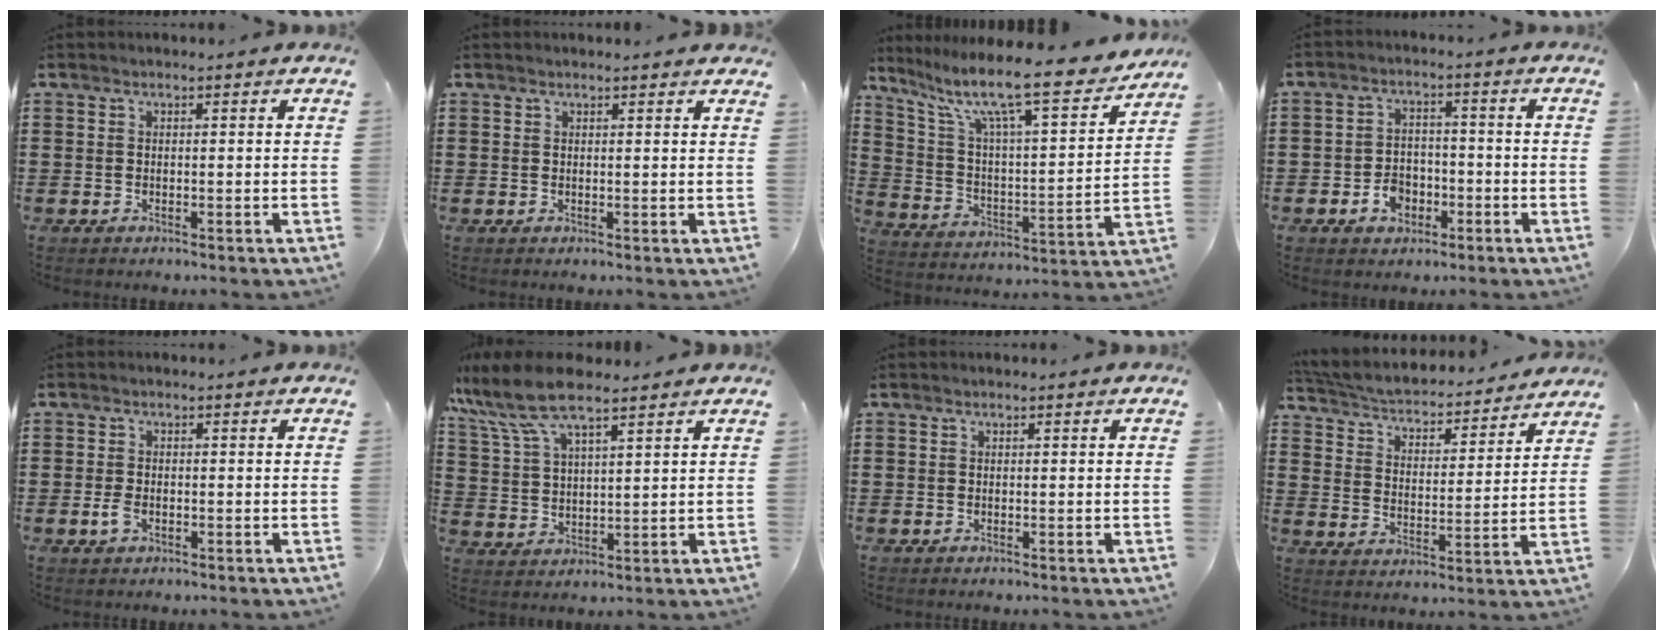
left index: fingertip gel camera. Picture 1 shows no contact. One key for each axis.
{"total": 1.1, "fx": 1.0, "fy": -0.1, "fz": 0.4, "tx": -0.008, "ty": -0.002, "tz": 0.020}
{"total": 11.9, "fx": 9.4, "fy": 1.4, "fz": 7.2, "tx": -0.159, "ty": -0.066, "tz": 0.149}
{"total": 4.3, "fx": -2.2, "fy": 3.1, "fz": 2.1, "tx": -0.033, "ty": 0.003, "tz": -0.042}
{"total": 2.3, "fx": -0.7, "fy": 1.2, "fz": 1.8, "tx": -0.058, "ty": -0.009, "tz": -0.019}
{"total": 8.6, "fx": 6.4, "fy": 2.6, "fz": 5.1, "tx": -0.128, "ty": -0.017, "tz": 0.114}
{"total": 0.0}
{"total": 3.5, "fx": 3.4, "fy": 0.3, "fz": 0.7, "tx": -0.035, "ty": -0.032, "tz": 0.048}